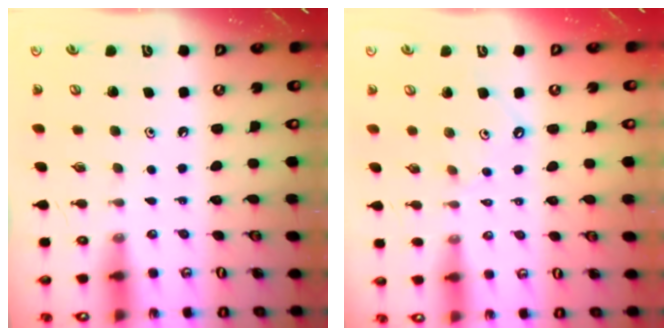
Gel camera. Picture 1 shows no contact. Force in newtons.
{"total": 2.1, "press": 2.1, "slide": 0.3}